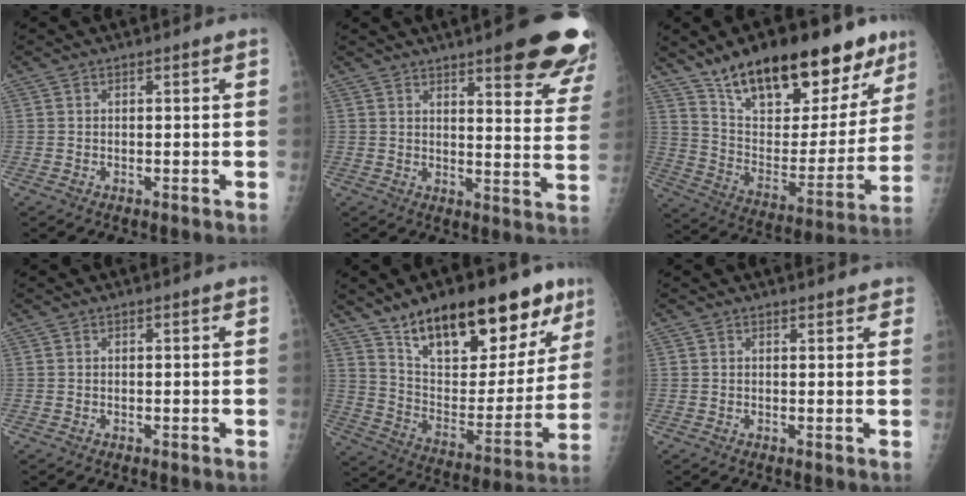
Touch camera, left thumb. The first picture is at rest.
{"total": 17.5, "force": [11.6, 4.0, 12.5], "torque": [-0.122, -0.057, 0.135]}
{"total": 27.4, "force": [18.6, 11.3, 16.6], "torque": [-0.213, -0.057, 0.297]}
{"total": 0.0}
{"total": 26.1, "force": [16.7, 11.2, 16.7], "torque": [-0.206, -0.049, 0.268]}
{"total": 2.2, "force": [2.0, 0.8, 0.6], "torque": [0.007, -0.003, 0.014]}